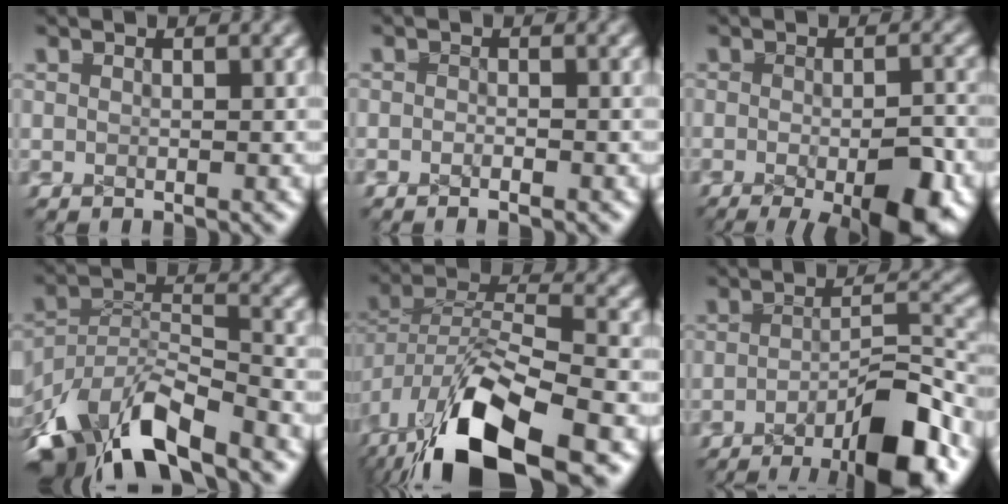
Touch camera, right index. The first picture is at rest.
{"total": 1.2, "force": [-1.0, 0.6, 0.3], "torque": [0.000, 0.001, -0.022]}
{"total": 8.9, "force": [-4.7, 4.2, 6.3], "torque": [-0.089, -0.038, -0.057]}
{"total": 10.1, "force": [-7.0, 4.8, 5.4], "torque": [-0.085, -0.029, -0.108]}
{"total": 6.8, "force": [-3.7, 1.8, 5.3], "torque": [-0.069, -0.001, -0.059]}
{"total": 10.4, "force": [-8.2, 3.5, 5.4], "torque": [-0.045, -0.008, -0.126]}